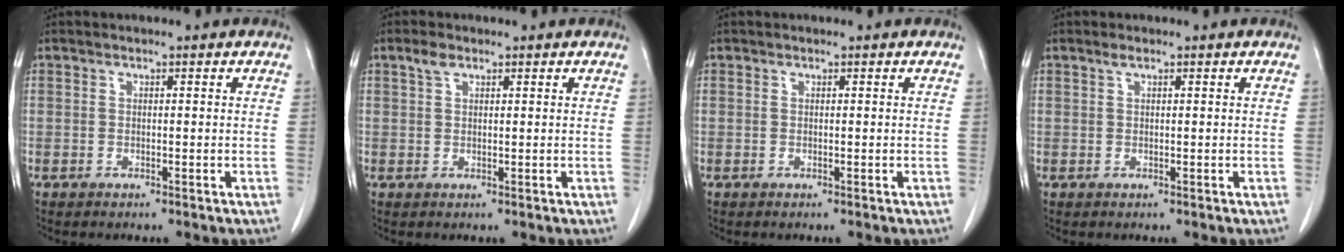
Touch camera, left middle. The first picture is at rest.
{"total": 1.7, "force": [1.1, 0.8, 1.0], "torque": [-0.023, 0.006, 0.020]}
{"total": 0.0}
{"total": 0.7, "force": [0.5, 0.1, 0.5], "torque": [-0.014, 0.002, 0.010]}